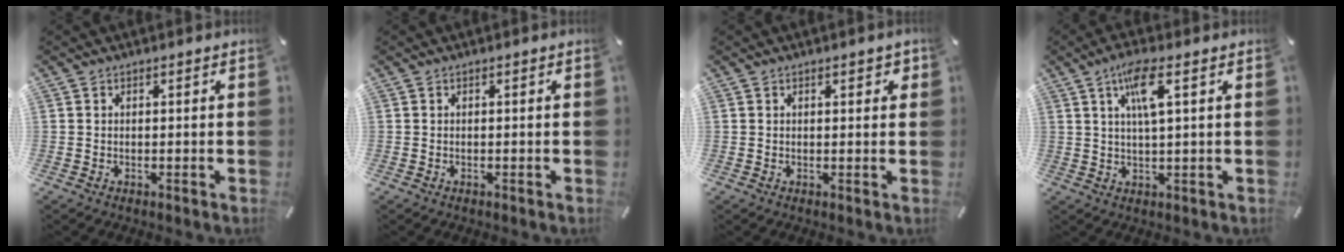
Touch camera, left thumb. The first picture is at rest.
{"total": 0.0}
{"total": 1.4, "force": [0.7, 0.7, 1.1], "torque": [-0.014, 0.001, 0.009]}
{"total": 7.4, "force": [2.9, 1.3, 6.7], "torque": [-0.130, 0.002, 0.045]}